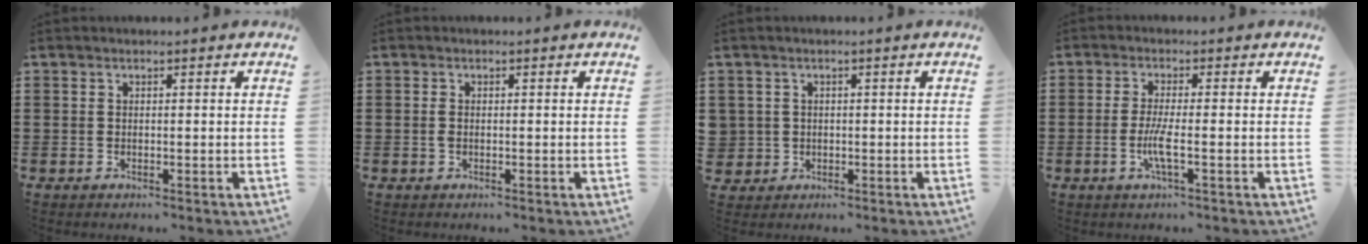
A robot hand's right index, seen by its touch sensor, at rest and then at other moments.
{"total": 1.0, "force": [-0.1, 0.5, 0.8], "torque": [-0.025, -0.002, -0.006]}
{"total": 1.9, "force": [-0.1, 1.9, -0.1], "torque": [-0.007, 0.009, -0.006]}
{"total": 4.0, "force": [-1.2, 0.3, 3.9], "torque": [-0.087, -0.011, -0.029]}